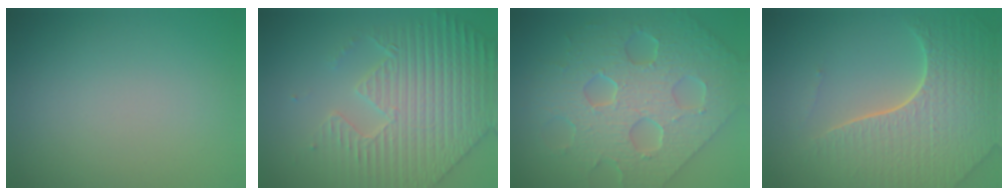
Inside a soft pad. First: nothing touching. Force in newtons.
{"total": 7.1, "press": 5.8, "slide": 4.0}
{"total": 8.1, "press": 6.7, "slide": 4.6}
{"total": 8.2, "press": 5.8, "slide": 5.9}